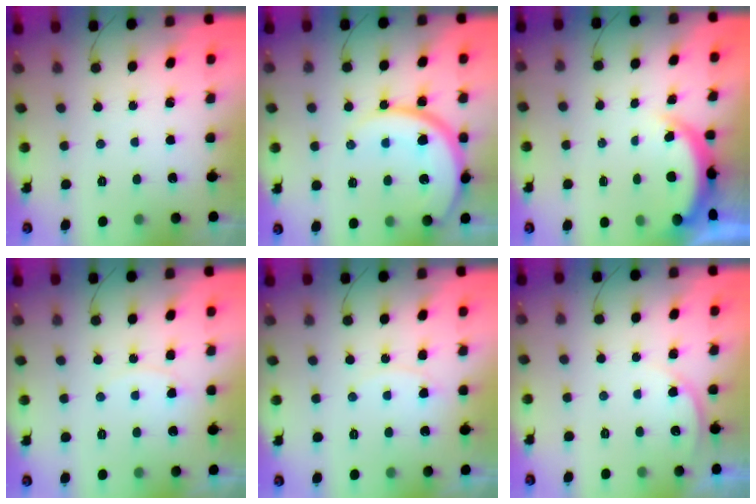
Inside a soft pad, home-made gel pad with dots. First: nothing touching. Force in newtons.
{"total": 14.8, "press": 14.7, "slide": 1.4}
{"total": 5.0, "press": 4.8, "slide": 1.3}
{"total": 4.6, "press": 4.6, "slide": 0.5}
{"total": 4.6, "press": 4.6, "slide": 0.5}
{"total": 3.0, "press": 3.0, "slide": 0.2}